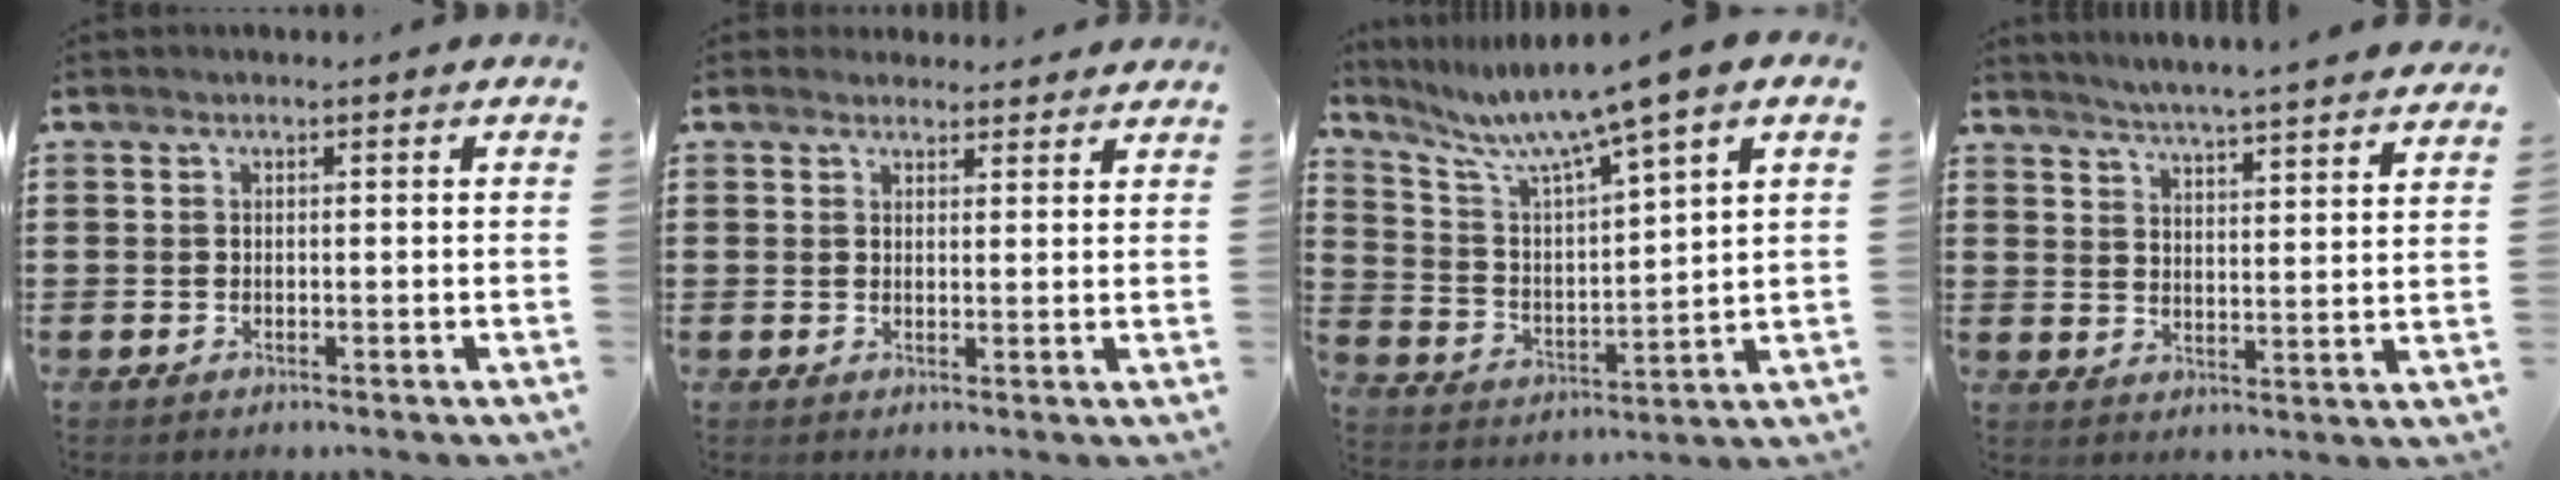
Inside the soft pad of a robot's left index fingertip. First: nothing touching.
{"total": 2.2, "force": [2.1, 0.6, 0.0], "torque": [-0.005, 0.001, 0.042]}
{"total": 8.3, "force": [6.6, -0.6, 5.0], "torque": [-0.125, -0.043, 0.104]}
{"total": 4.2, "force": [4.1, -1.0, 0.4], "torque": [-0.027, -0.032, 0.068]}